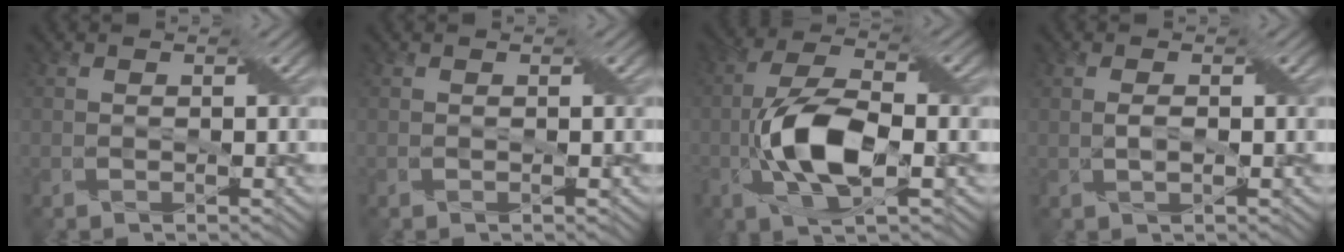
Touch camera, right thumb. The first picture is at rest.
{"total": 0.0}
{"total": 10.5, "force": [-2.7, 4.3, 9.1], "torque": [-0.194, 0.009, -0.054]}
{"total": 1.3, "force": [-0.3, 0.4, 1.2], "torque": [-0.028, 0.002, -0.005]}